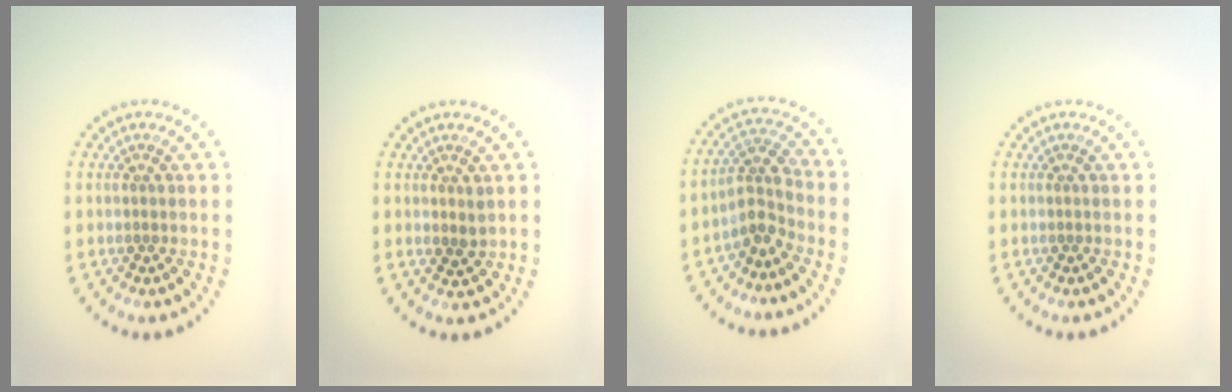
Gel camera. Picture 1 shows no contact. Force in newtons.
{"total": 1.0, "press": 0.9, "slide": 0.5}
{"total": 2.7, "press": 2.1, "slide": 1.7}
{"total": 0.0}